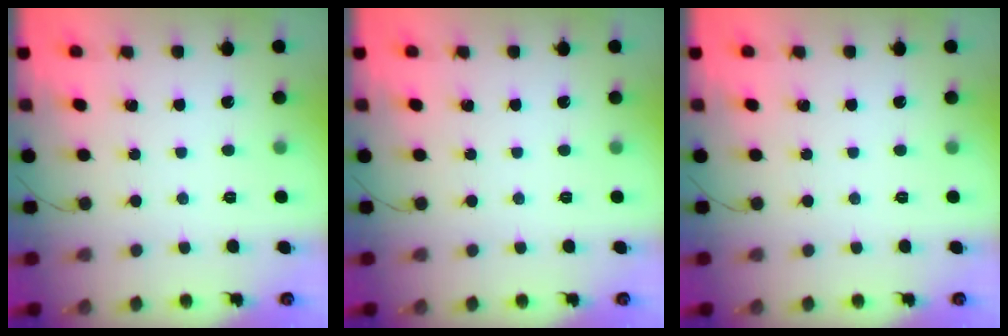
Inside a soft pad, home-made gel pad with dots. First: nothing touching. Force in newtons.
{"total": 0.0}
{"total": 0.0}